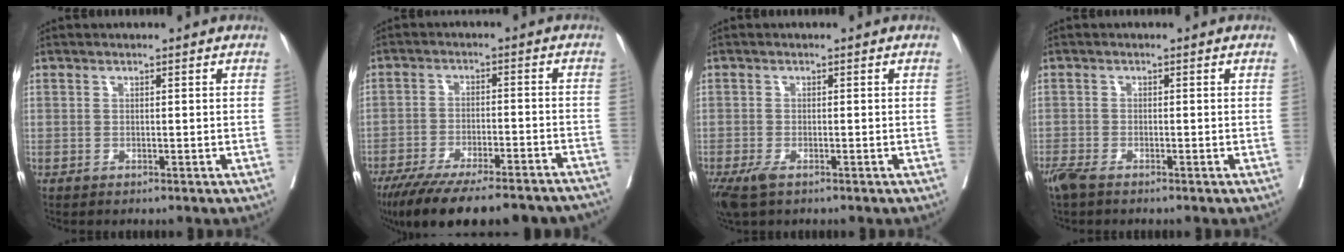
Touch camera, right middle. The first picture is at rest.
{"total": 22.9, "force": [-19.4, 4.3, 11.5], "torque": [-0.153, -0.028, -0.267]}
{"total": 3.7, "force": [-2.3, 1.3, 2.5], "torque": [-0.056, -0.011, -0.040]}
{"total": 3.3, "force": [-2.6, 0.8, 1.9], "torque": [-0.044, -0.011, -0.049]}